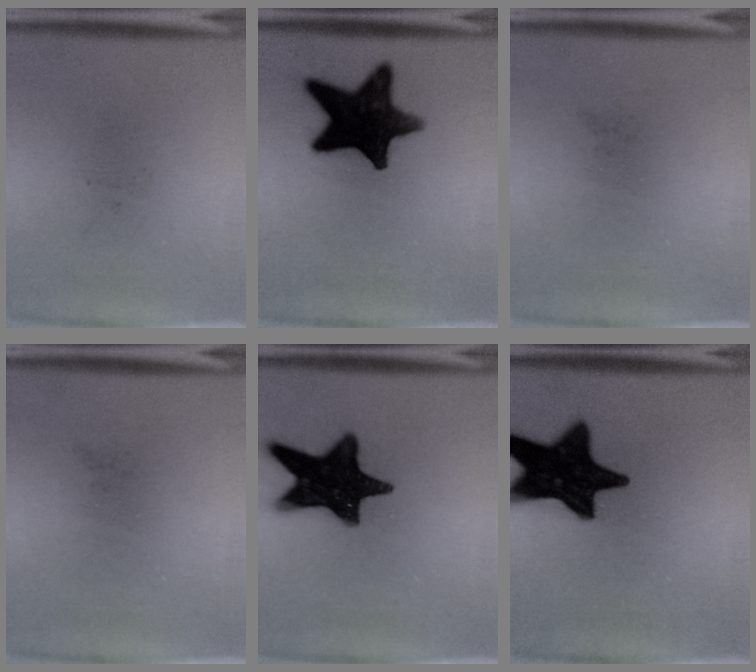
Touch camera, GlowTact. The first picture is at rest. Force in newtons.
{"total": 16.2}
{"total": 0.0}
{"total": 0.0}
{"total": 18.1}
{"total": 19.2}